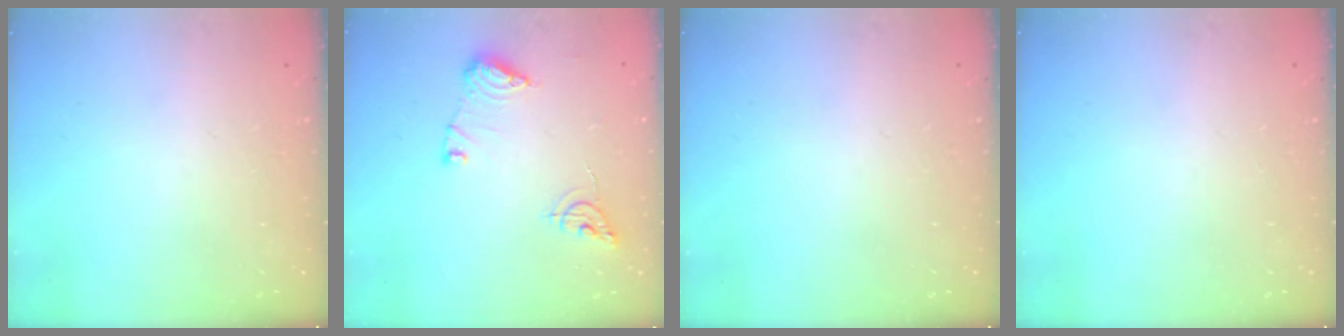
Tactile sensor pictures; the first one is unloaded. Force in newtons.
{"total": 10.2, "press": 10.2, "slide": 0.6}
{"total": 0.0}
{"total": 0.0}